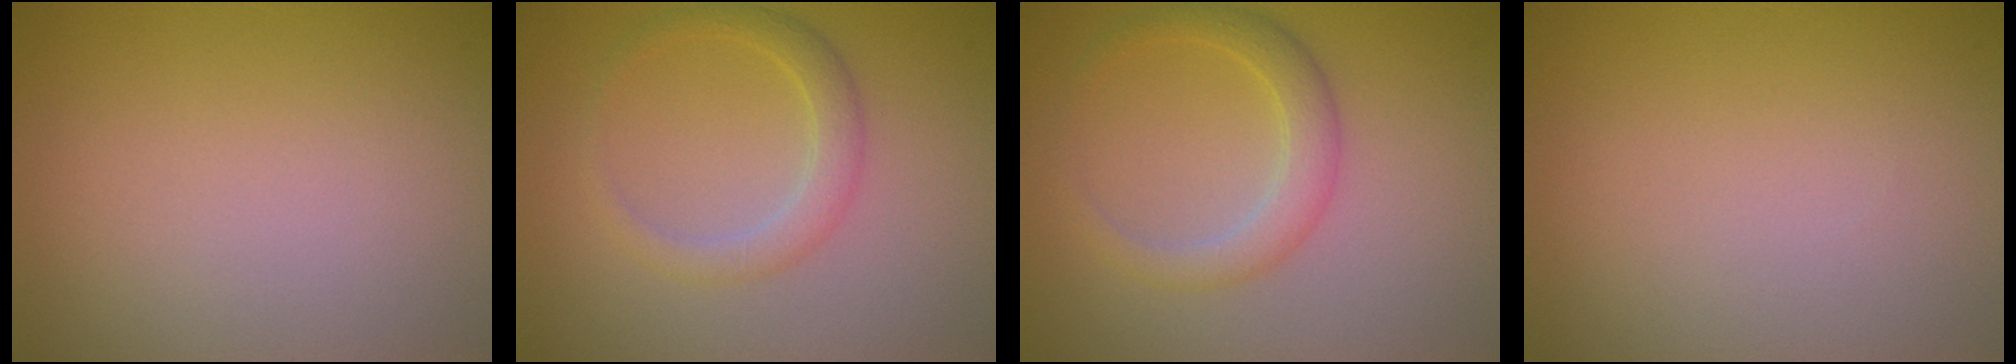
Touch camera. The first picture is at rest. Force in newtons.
{"total": 2.2, "press": 2.2, "slide": 0.1}
{"total": 2.8, "press": 2.7, "slide": 0.2}
{"total": 0.0}